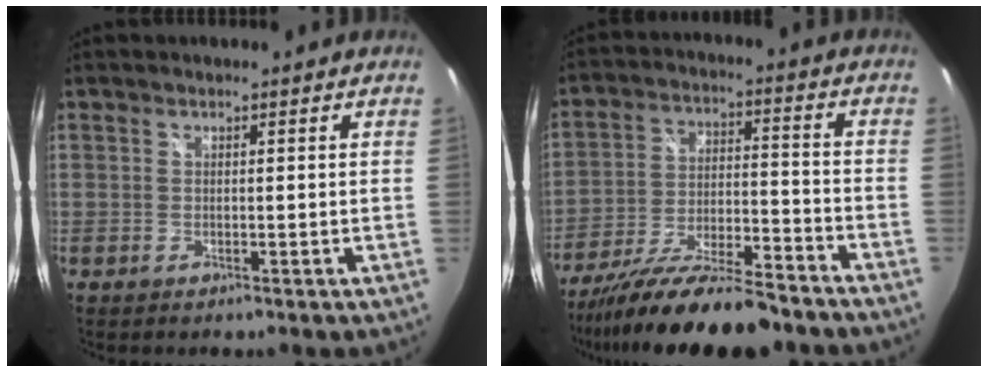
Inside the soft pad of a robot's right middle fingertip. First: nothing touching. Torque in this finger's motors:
{"motor_torque": [1.11, -1.03, 0.82, 0.19]}